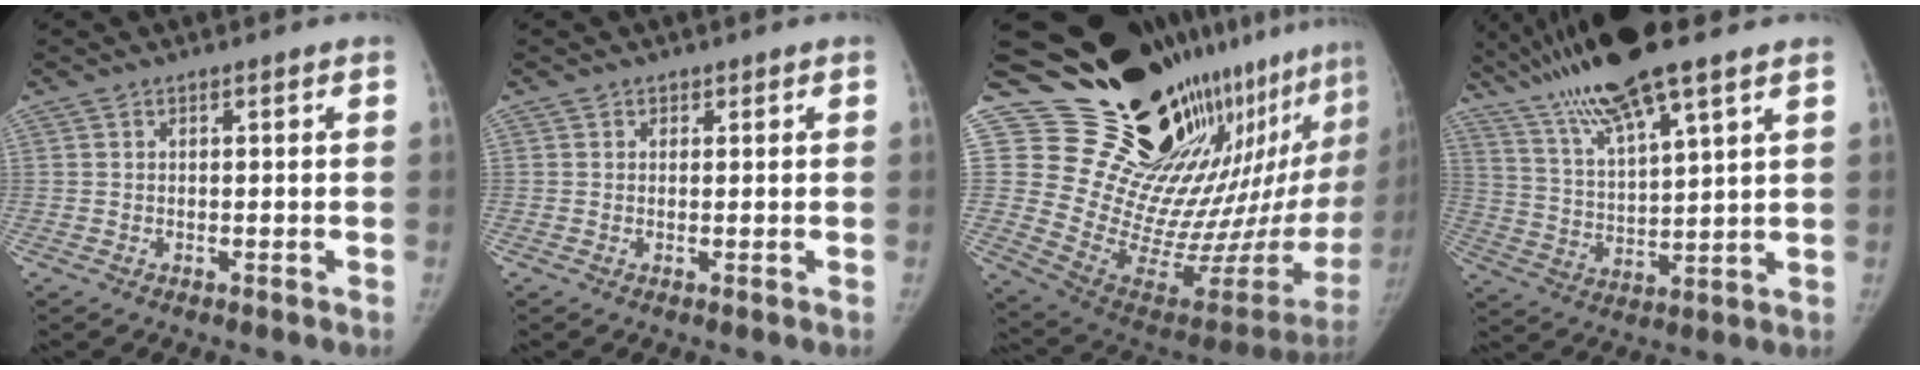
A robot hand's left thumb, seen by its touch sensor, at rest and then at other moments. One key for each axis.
{"total": 0.6, "fx": 0.3, "fy": 0.5, "fz": 0.0, "tx": 0.006, "ty": 0.000, "tz": 0.003}
{"total": 32.1, "fx": 25.8, "fy": 9.5, "fz": 16.5, "tx": -0.236, "ty": -0.222, "tz": 0.379}
{"total": 15.8, "fx": 11.3, "fy": 1.6, "fz": 11.0, "tx": -0.209, "ty": -0.033, "tz": 0.217}